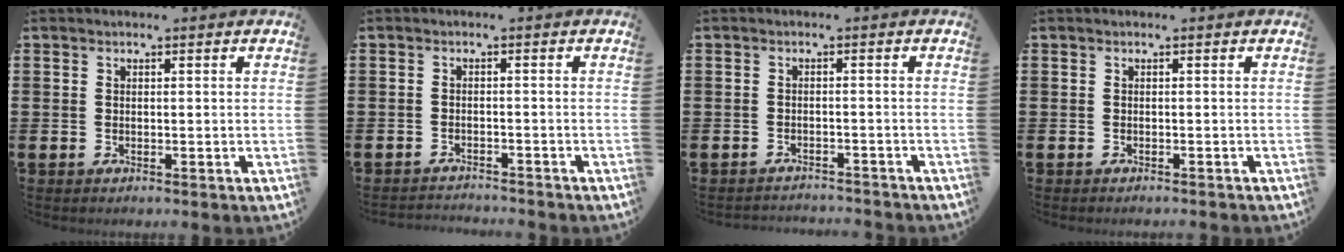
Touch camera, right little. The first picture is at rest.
{"total": 1.6, "force": [-1.6, -0.1, -0.2], "torque": [-0.001, 0.003, -0.034]}
{"total": 1.5, "force": [-1.5, 0.0, -0.1], "torque": [-0.003, 0.003, -0.033]}
{"total": 0.0}